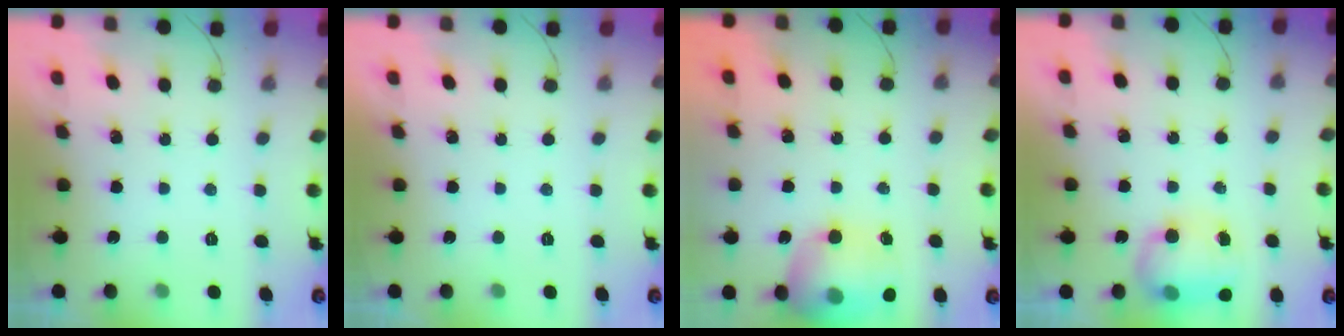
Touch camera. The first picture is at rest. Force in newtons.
{"total": 0.0}
{"total": 16.5, "press": 16.4, "slide": 1.6}
{"total": 11.2, "press": 9.4, "slide": 6.2}